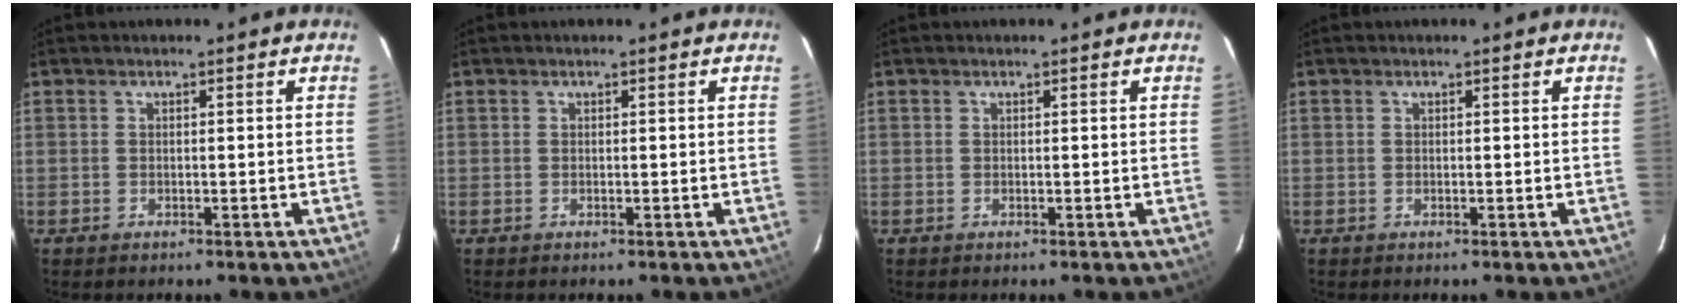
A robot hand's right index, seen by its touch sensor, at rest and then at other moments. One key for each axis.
{"total": 0.0}
{"total": 0.0}
{"total": 0.0}